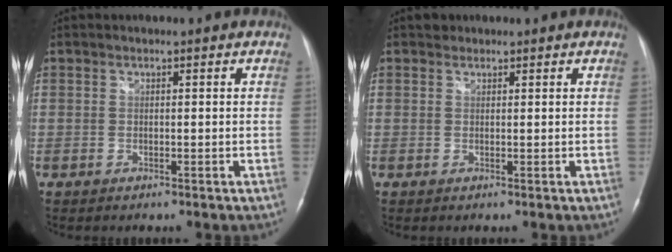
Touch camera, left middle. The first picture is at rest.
{"total": 0.9, "force": [0.7, 0.5, -0.1], "torque": [0.000, 0.003, 0.008]}